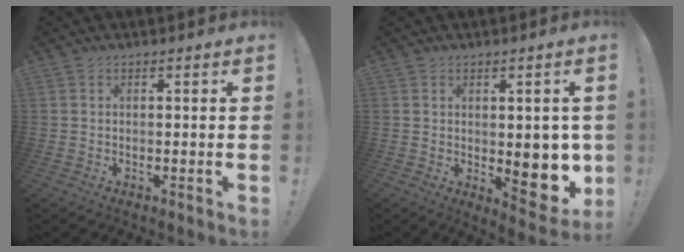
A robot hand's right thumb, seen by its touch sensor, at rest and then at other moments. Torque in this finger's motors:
{"motor_torque": [0.82, 2.13, 0.60, -0.35, 0.34]}